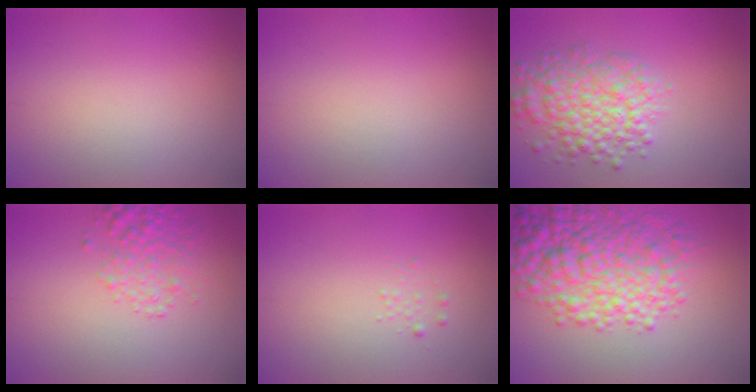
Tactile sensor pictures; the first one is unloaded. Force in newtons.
{"total": 0.0}
{"total": 5.4, "press": 5.4, "slide": 0.1}
{"total": 2.6, "press": 2.6, "slide": 0.1}
{"total": 0.6, "press": 0.6, "slide": 0.0}
{"total": 7.7, "press": 7.7, "slide": 0.2}